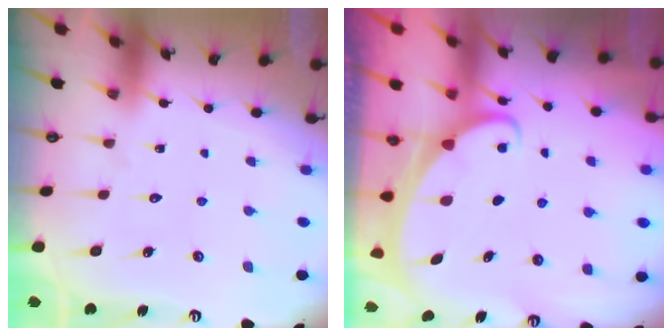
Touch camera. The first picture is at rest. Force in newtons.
{"total": 2.0, "press": 2.0, "slide": 0.3}